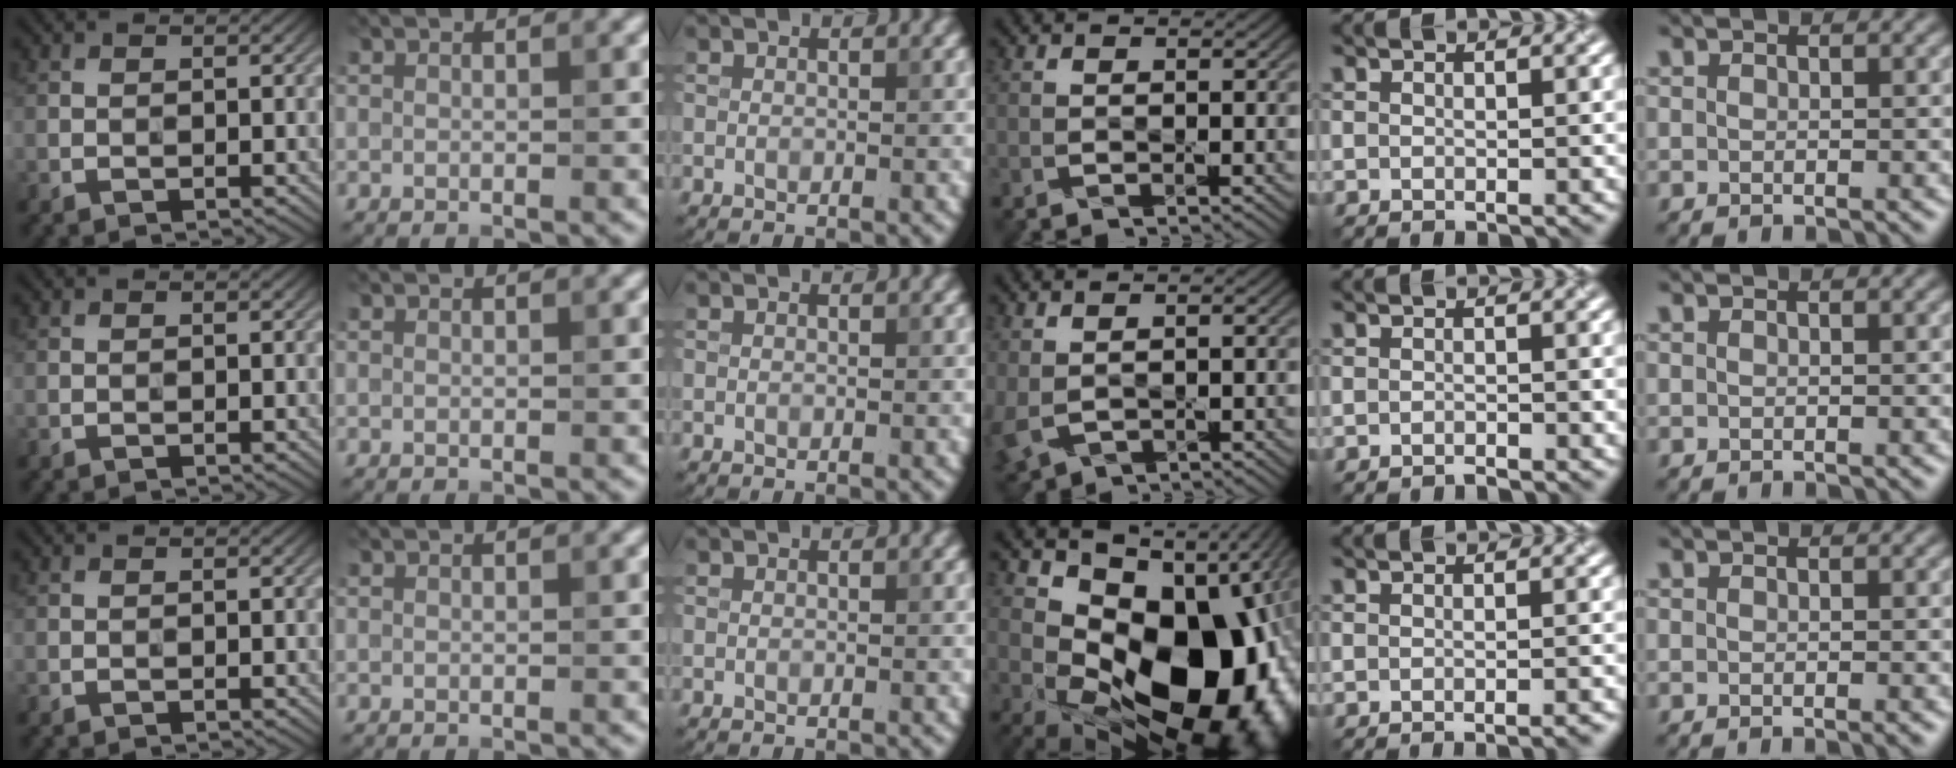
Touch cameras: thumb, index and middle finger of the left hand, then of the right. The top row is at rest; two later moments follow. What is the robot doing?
{"motion": "press", "object": "grip strengthener"}